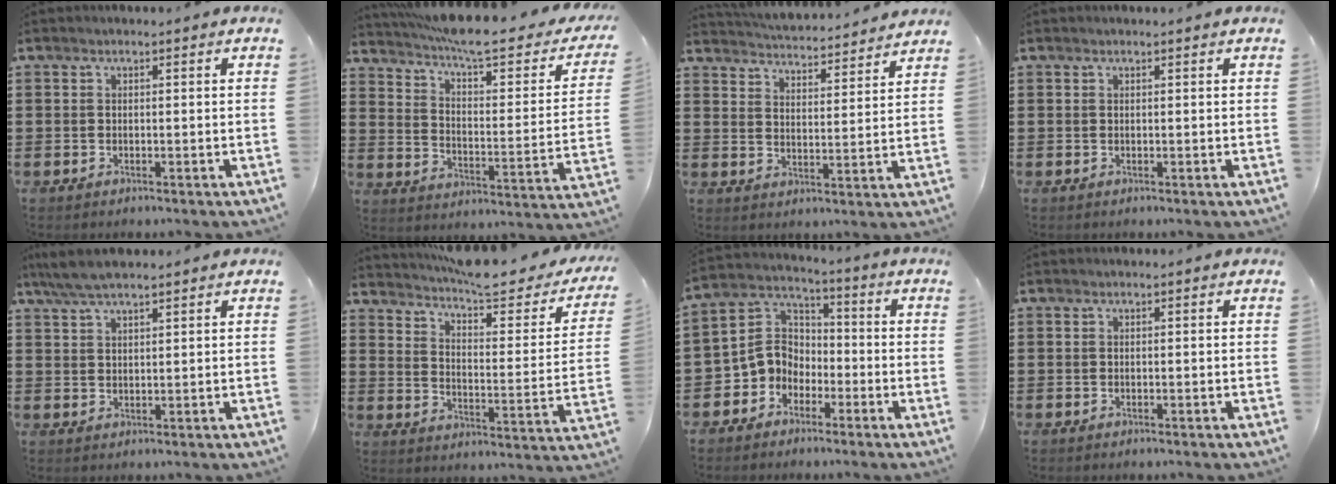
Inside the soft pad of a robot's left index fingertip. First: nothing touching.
{"total": 7.8, "force": [6.6, 0.3, 4.1], "torque": [-0.103, -0.047, 0.108]}
{"total": 4.1, "force": [4.0, -0.3, -0.1], "torque": [-0.021, -0.035, 0.066]}
{"total": 0.0}
{"total": 4.6, "force": [3.7, 0.8, 2.5], "torque": [-0.057, -0.002, 0.069]}
{"total": 6.4, "force": [5.8, 0.5, 2.6], "torque": [-0.073, -0.038, 0.095]}
{"total": 6.7, "force": [-2.7, 5.9, 1.6], "torque": [-0.073, 0.008, -0.062]}
{"total": 0.0}